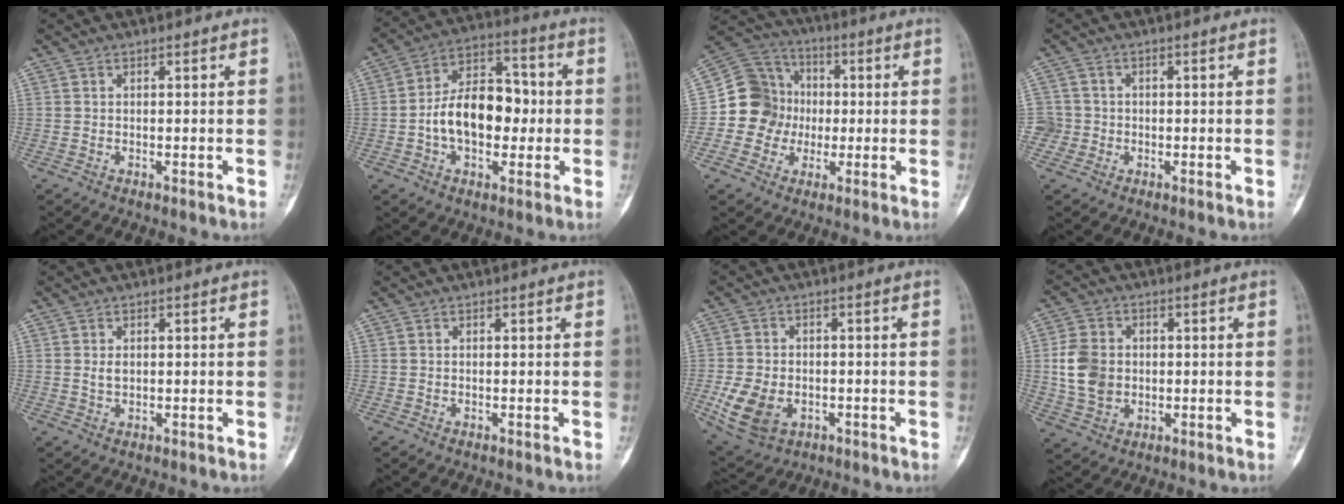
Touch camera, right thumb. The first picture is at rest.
{"total": 14.6, "force": [-1.4, 9.4, 11.1], "torque": [-0.153, 0.041, -0.026]}
{"total": 12.3, "force": [-0.8, 11.8, 3.6], "torque": [-0.022, 0.030, -0.022]}
{"total": 3.2, "force": [-0.6, 3.1, -0.3], "torque": [0.025, 0.012, -0.017]}
{"total": 1.7, "force": [0.3, 1.1, 1.2], "torque": [-0.019, -0.002, 0.008]}
{"total": 0.0}
{"total": 9.3, "force": [-2.7, 6.6, 6.0], "torque": [-0.111, 0.005, -0.039]}
{"total": 9.0, "force": [0.2, 7.2, 5.4], "torque": [-0.091, 0.002, 0.007]}